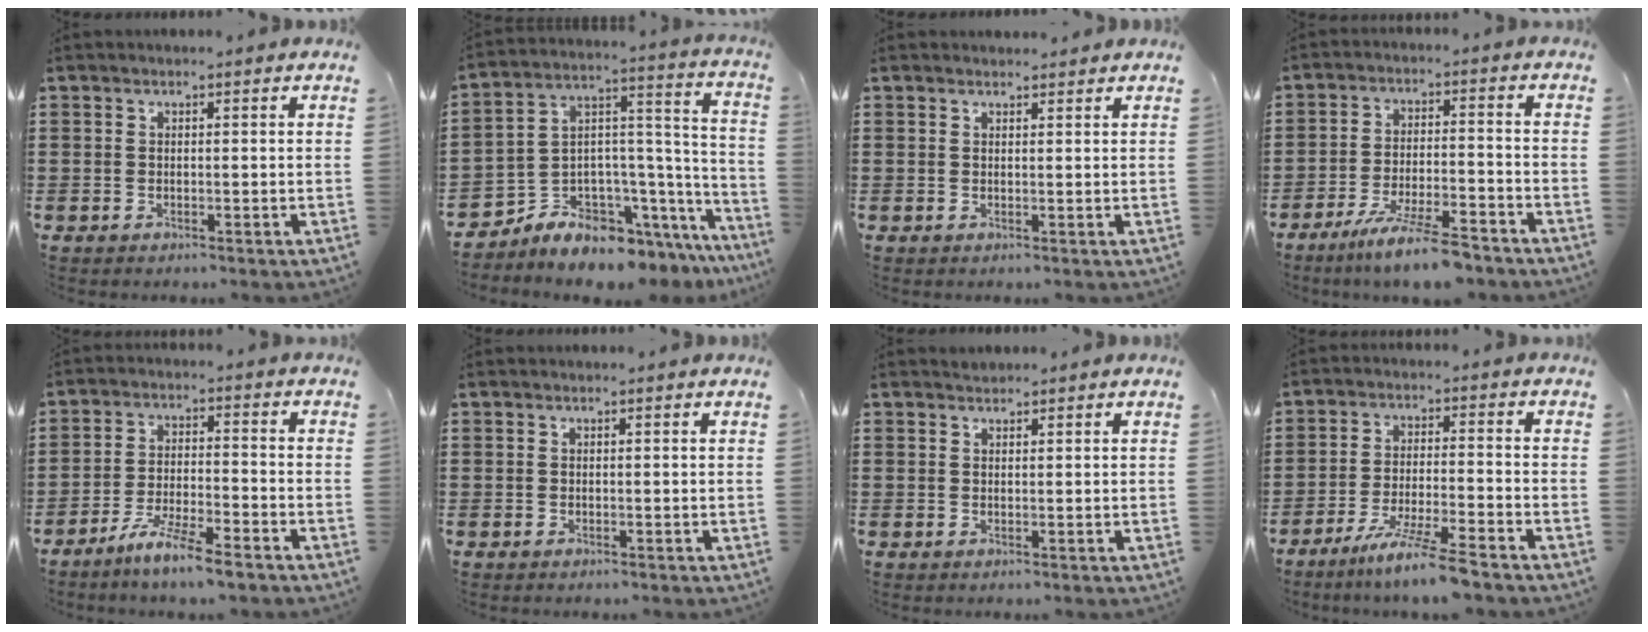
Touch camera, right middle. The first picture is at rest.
{"total": 6.2, "force": [-5.8, 2.1, 0.5], "torque": [-0.024, -0.015, -0.114]}
{"total": 1.1, "force": [1.1, 0.2, 0.0], "torque": [0.005, -0.002, 0.019]}
{"total": 8.1, "force": [-6.8, 0.4, 4.4], "torque": [-0.083, -0.005, -0.124]}
{"total": 6.4, "force": [-5.4, -0.1, 3.4], "torque": [-0.075, -0.012, -0.102]}
{"total": 0.0}
{"total": 1.0, "force": [1.0, 0.4, -0.1], "torque": [0.008, -0.002, 0.017]}
{"total": 7.2, "force": [-6.0, -0.6, 3.9], "torque": [-0.071, -0.016, -0.111]}